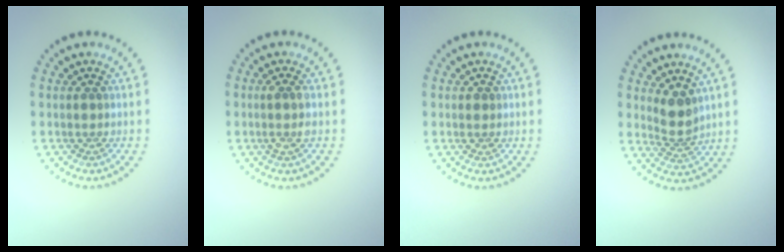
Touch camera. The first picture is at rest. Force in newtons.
{"total": 1.7, "press": 1.5, "slide": 0.8}
{"total": 0.7, "press": 0.7, "slide": 0.1}
{"total": 2.5, "press": 2.0, "slide": 1.5}